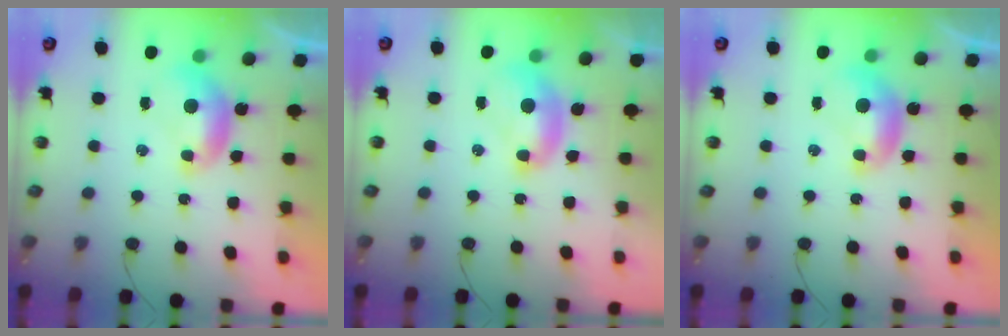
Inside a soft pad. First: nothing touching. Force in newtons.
{"total": 2.0, "press": 2.0, "slide": 0.4}
{"total": 0.0}